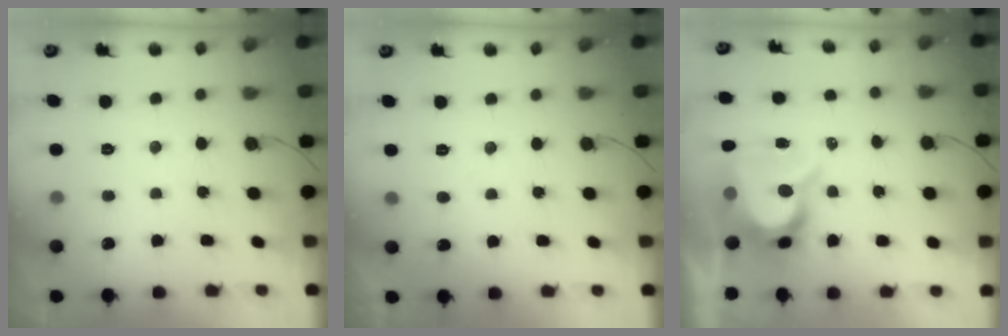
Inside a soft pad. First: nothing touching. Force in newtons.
{"total": 2.6, "press": 2.6, "slide": 0.3}
{"total": 9.8, "press": 9.7, "slide": 0.7}